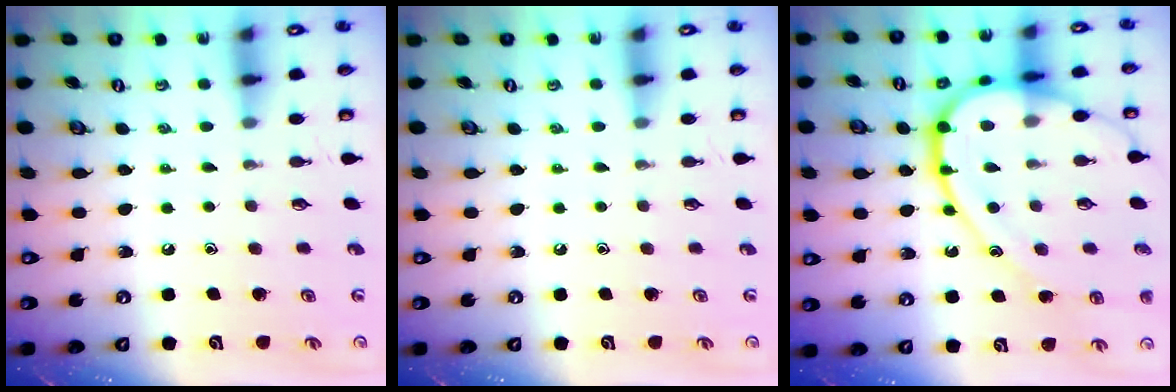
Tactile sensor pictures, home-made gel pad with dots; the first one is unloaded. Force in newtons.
{"total": 0.0}
{"total": 23.0, "press": 23.0, "slide": 1.9}